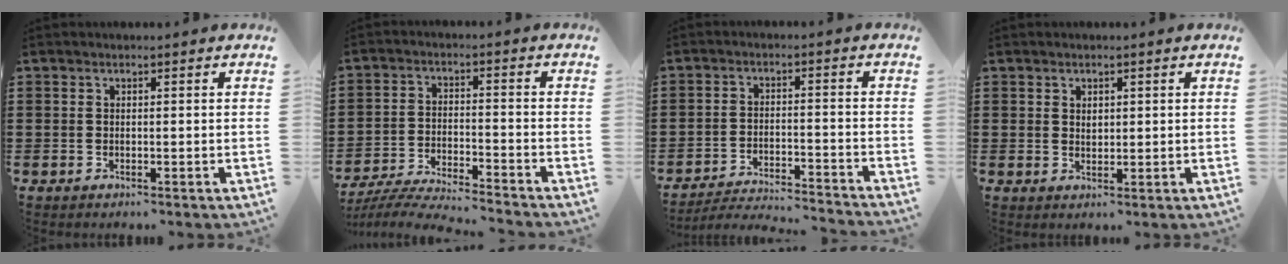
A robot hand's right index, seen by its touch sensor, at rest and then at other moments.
{"total": 5.8, "force": [-5.6, 0.0, 1.3], "torque": [-0.039, -0.008, -0.116]}
{"total": 4.0, "force": [-3.9, -0.1, 0.8], "torque": [-0.026, -0.005, -0.085]}
{"total": 1.2, "force": [0.7, 0.9, 0.5], "torque": [-0.011, 0.003, 0.014]}